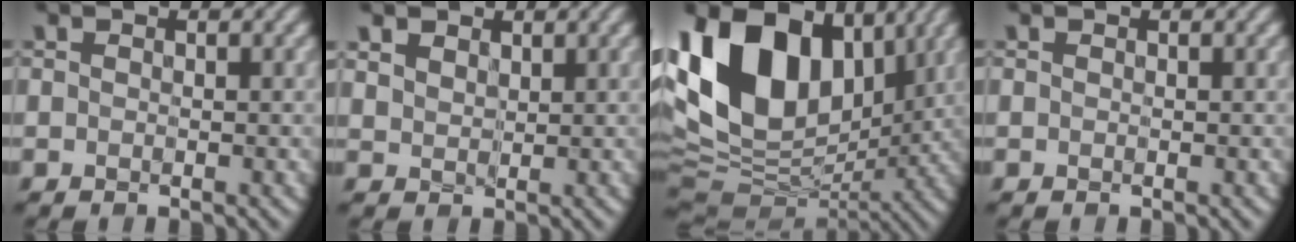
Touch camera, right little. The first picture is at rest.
{"total": 2.9, "force": [1.9, 1.9, 1.2], "torque": [-0.043, 0.003, 0.037]}
{"total": 15.5, "force": [4.1, 10.5, 10.6], "torque": [-0.226, 0.012, 0.068]}
{"total": 0.0}